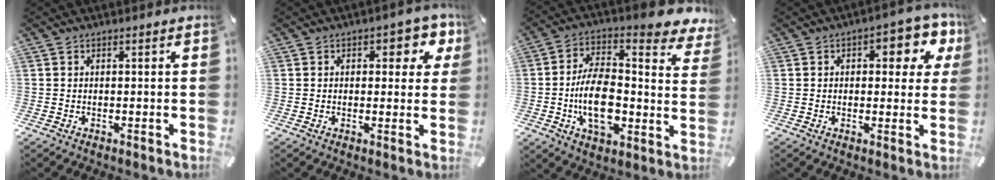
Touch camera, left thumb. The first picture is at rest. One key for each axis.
{"total": 5.9, "fx": 2.2, "fy": 3.6, "fz": 4.2, "tx": -0.041, "ty": -0.004, "tz": 0.028}
{"total": 15.4, "fx": -0.2, "fy": 9.5, "fz": 12.2, "tx": -0.220, "ty": -0.020, "tz": -0.008}
{"total": 8.3, "fx": 2.7, "fy": 4.5, "fz": 6.4, "tx": -0.071, "ty": -0.012, "tz": 0.037}